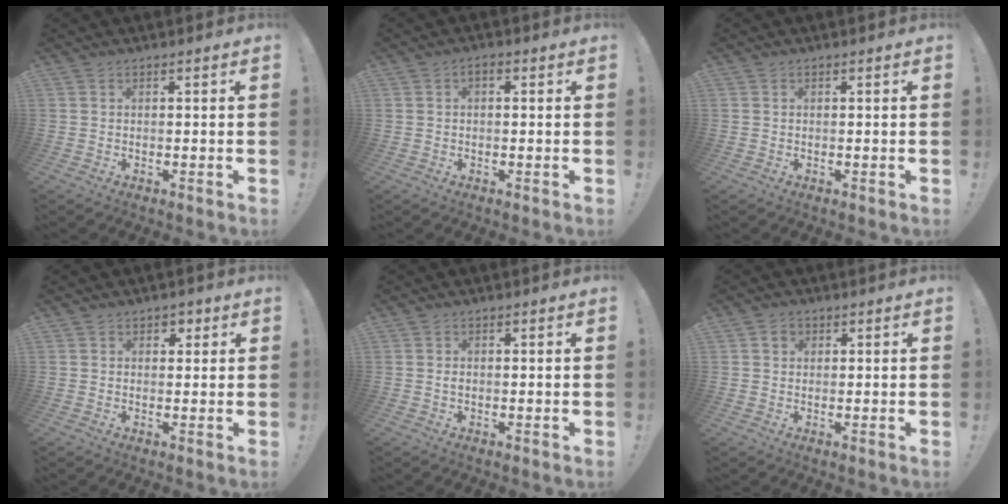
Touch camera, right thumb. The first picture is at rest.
{"total": 1.2, "force": [-0.4, 0.7, 0.9], "torque": [-0.021, 0.008, -0.007]}
{"total": 0.0}
{"total": 2.6, "force": [1.1, 2.1, 0.9], "torque": [-0.004, -0.001, 0.015]}
{"total": 0.7, "force": [-0.2, 0.4, 0.5], "torque": [-0.012, 0.004, -0.005]}
{"total": 2.3, "force": [1.0, 1.9, 0.9], "torque": [-0.006, 0.000, 0.016]}